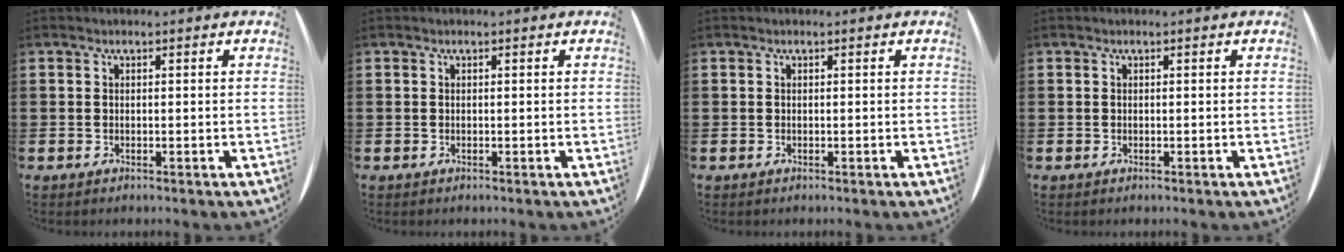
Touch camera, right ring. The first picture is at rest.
{"total": 0.0}
{"total": 0.0}
{"total": 0.0}